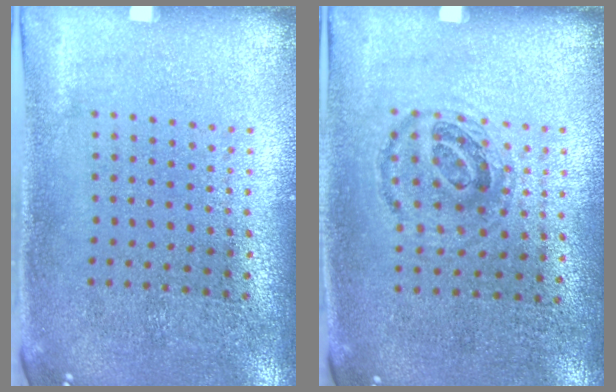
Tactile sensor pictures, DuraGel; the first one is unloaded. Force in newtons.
{"total": 0.9, "press": 0.8, "slide": 0.4}